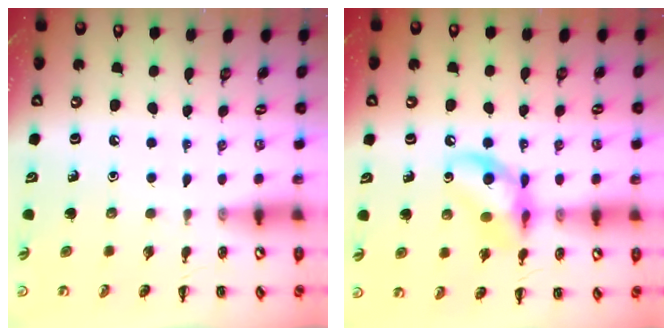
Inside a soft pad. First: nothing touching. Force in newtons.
{"total": 13.3, "press": 13.1, "slide": 2.5}